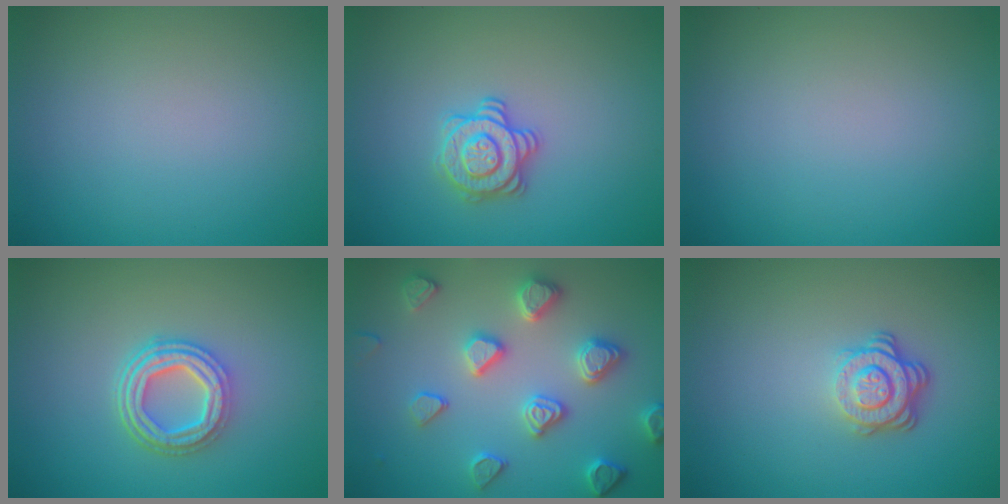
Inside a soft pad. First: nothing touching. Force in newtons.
{"total": 2.8, "press": 2.7, "slide": 0.7}
{"total": 0.0}
{"total": 4.8, "press": 3.6, "slide": 3.3}
{"total": 4.6, "press": 4.4, "slide": 1.3}
{"total": 3.2, "press": 2.4, "slide": 2.1}